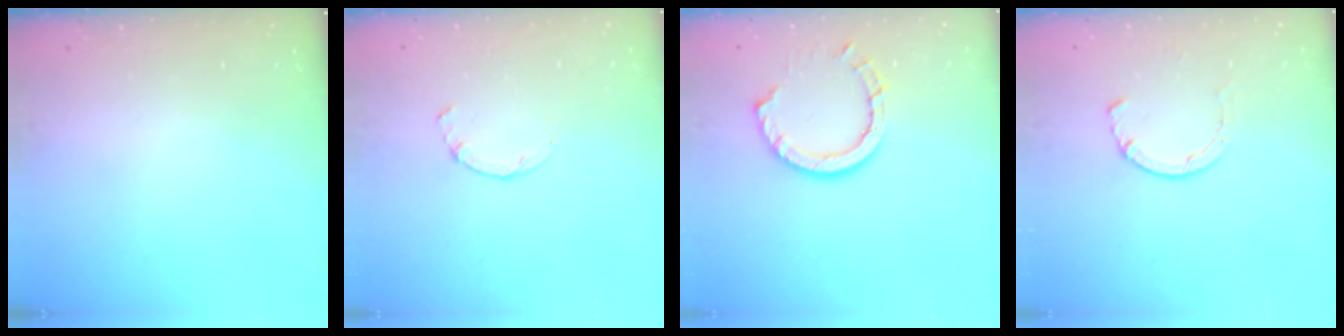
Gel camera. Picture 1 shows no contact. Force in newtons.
{"total": 0.9, "press": 0.9, "slide": 0.3}
{"total": 9.4, "press": 9.3, "slide": 0.7}
{"total": 1.2, "press": 1.2, "slide": 0.3}